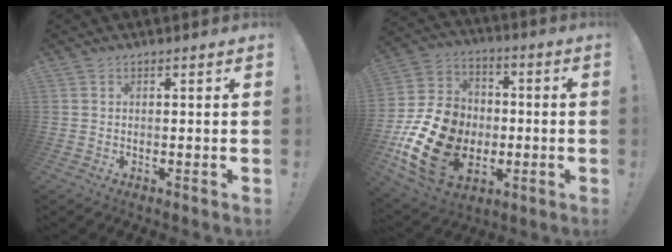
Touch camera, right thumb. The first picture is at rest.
{"total": 21.5, "force": [-5.8, 16.4, 12.7], "torque": [-0.243, 0.033, -0.083]}